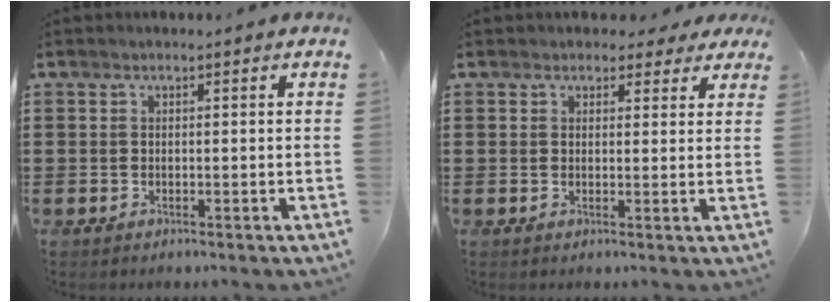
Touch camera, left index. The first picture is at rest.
{"total": 2.5, "force": [2.1, 1.3, 0.5], "torque": [-0.011, 0.003, 0.037]}